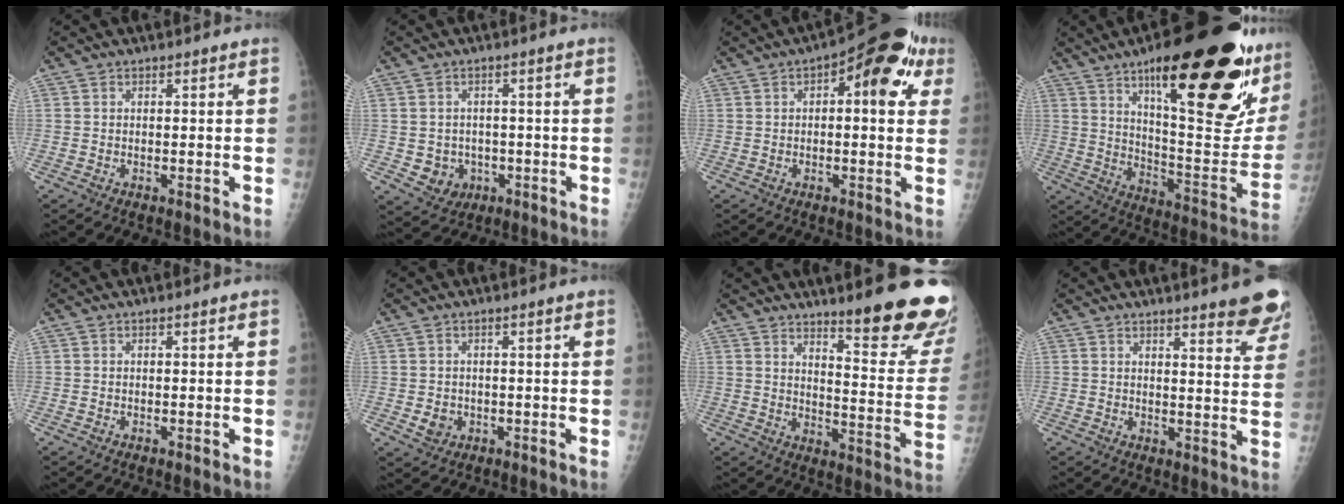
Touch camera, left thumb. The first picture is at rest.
{"total": 5.1, "force": [-1.1, 4.6, 1.8], "torque": [-0.005, 0.009, -0.005]}
{"total": 12.7, "force": [4.2, 5.1, 10.8], "torque": [-0.109, 0.018, 0.045]}
{"total": 34.4, "force": [17.0, 9.2, 28.5], "torque": [-0.317, -0.043, 0.267]}
{"total": 0.0}
{"total": 2.6, "force": [-0.4, 2.2, 1.3], "torque": [-0.014, 0.001, 0.000]}
{"total": 19.3, "force": [13.5, 3.0, 13.4], "torque": [-0.146, -0.104, 0.183]}
{"total": 9.4, "force": [7.2, 1.5, 5.9], "torque": [-0.047, -0.043, 0.078]}